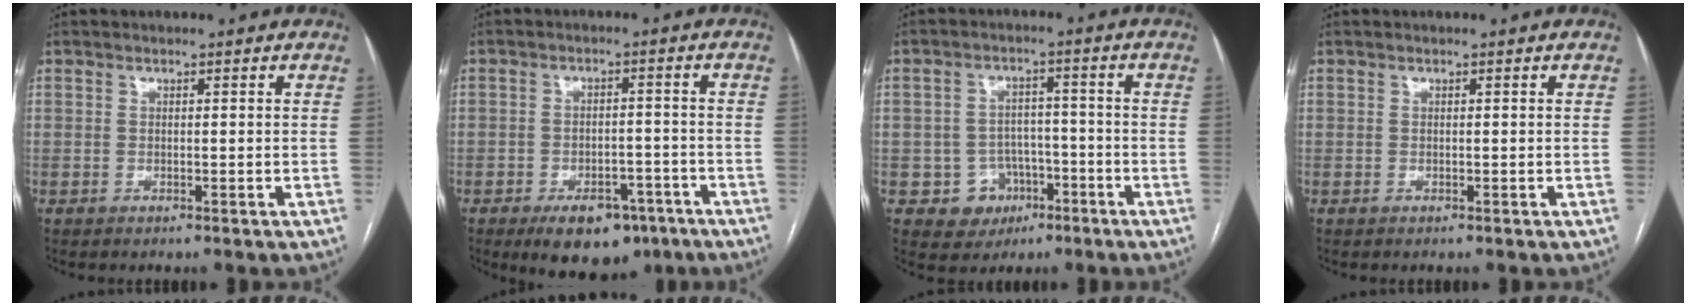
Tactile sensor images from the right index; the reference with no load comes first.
{"total": 9.7, "force": [-6.3, 5.2, 5.3], "torque": [-0.066, 0.006, -0.089]}
{"total": 6.5, "force": [-2.6, 5.9, 0.9], "torque": [-0.004, 0.015, -0.032]}
{"total": 0.0}